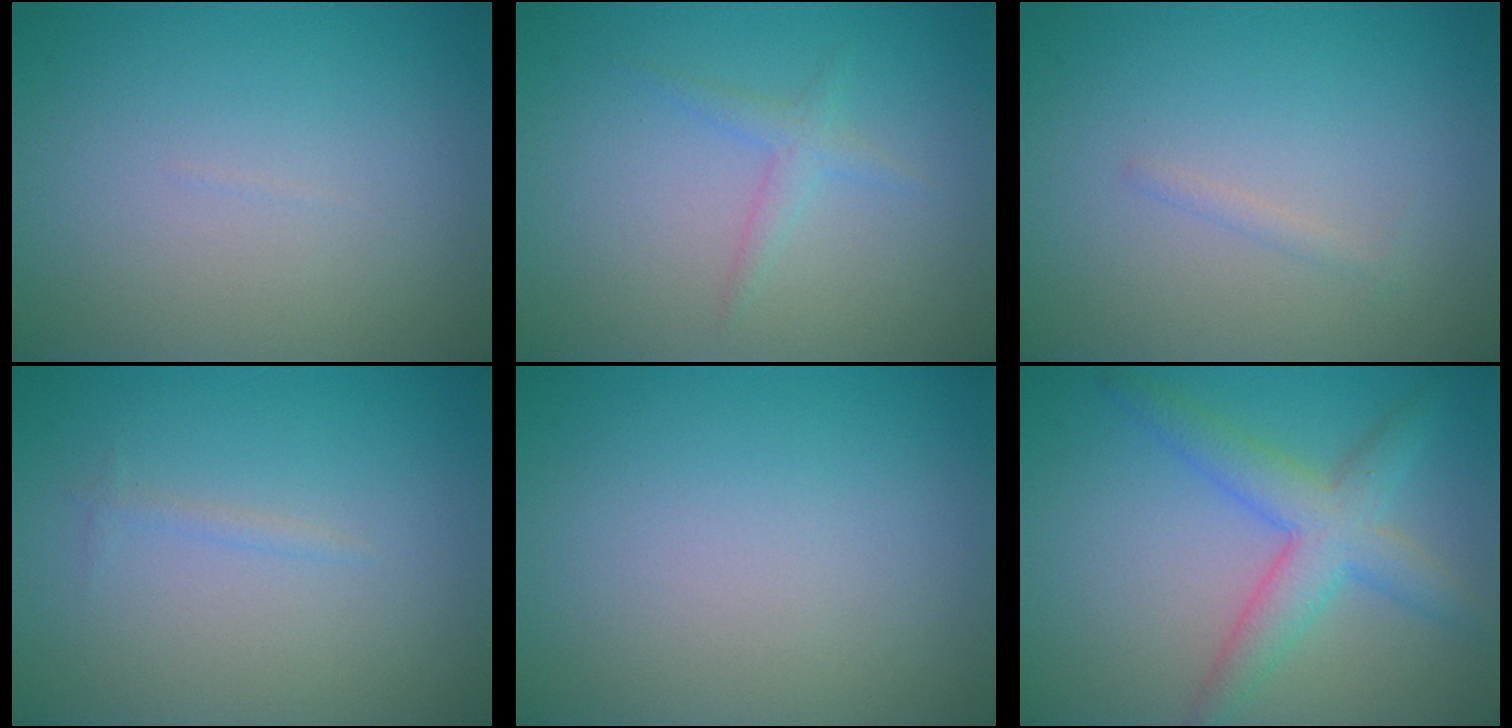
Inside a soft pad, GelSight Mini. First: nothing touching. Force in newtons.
{"total": 1.4, "press": 1.4, "slide": 0.0}
{"total": 0.6, "press": 0.6, "slide": 0.0}
{"total": 0.6, "press": 0.6, "slide": 0.0}
{"total": 0.0}
{"total": 4.6, "press": 4.6, "slide": 0.2}